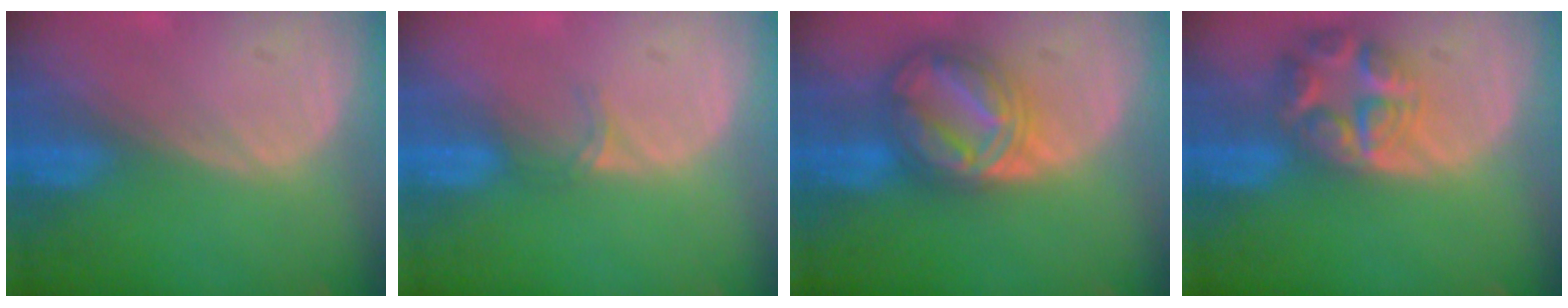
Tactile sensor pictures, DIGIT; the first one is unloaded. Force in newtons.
{"total": 1.9, "press": 1.5, "slide": 1.2}
{"total": 8.9, "press": 8.8, "slide": 0.8}
{"total": 7.6, "press": 6.7, "slide": 3.6}